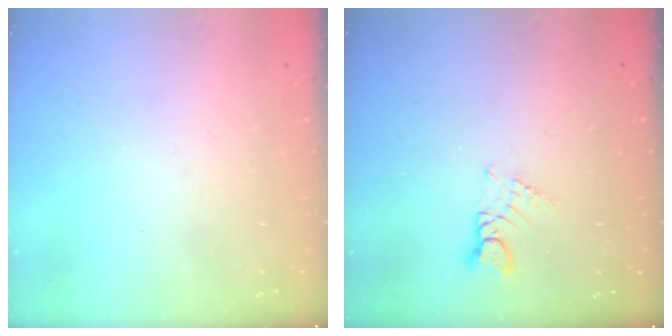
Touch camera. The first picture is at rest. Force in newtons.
{"total": 2.9, "press": 2.9, "slide": 0.3}